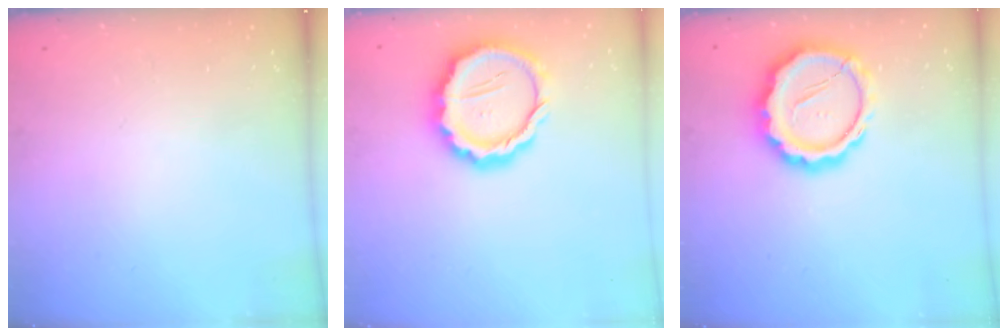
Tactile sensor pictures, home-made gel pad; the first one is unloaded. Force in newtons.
{"total": 15.8, "press": 15.5, "slide": 3.2}
{"total": 15.2, "press": 15.0, "slide": 2.8}